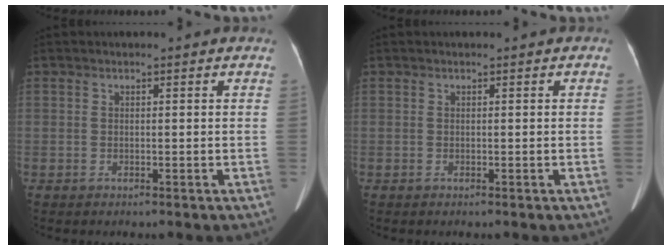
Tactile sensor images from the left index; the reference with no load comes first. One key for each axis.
{"total": 0.0}